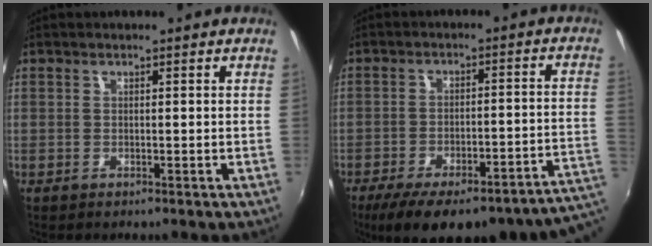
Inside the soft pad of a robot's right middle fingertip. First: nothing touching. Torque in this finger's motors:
{"motor_torque": [1.07, -1.07, 0.64, 0.11]}